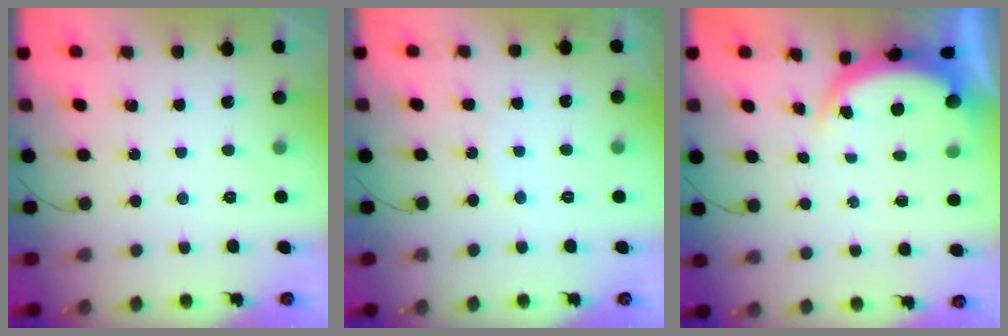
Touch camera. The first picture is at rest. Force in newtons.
{"total": 5.0, "press": 5.0, "slide": 0.6}
{"total": 4.5, "press": 4.4, "slide": 0.8}